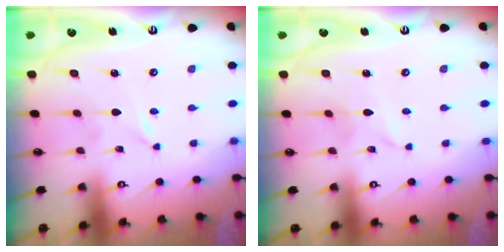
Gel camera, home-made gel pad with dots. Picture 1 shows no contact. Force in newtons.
{"total": 1.9, "press": 1.9, "slide": 0.2}